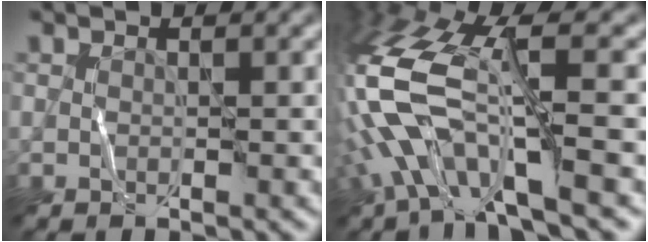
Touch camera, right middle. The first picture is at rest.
{"total": 11.3, "force": [-2.7, 4.4, 10.0], "torque": [-0.235, 0.006, -0.050]}